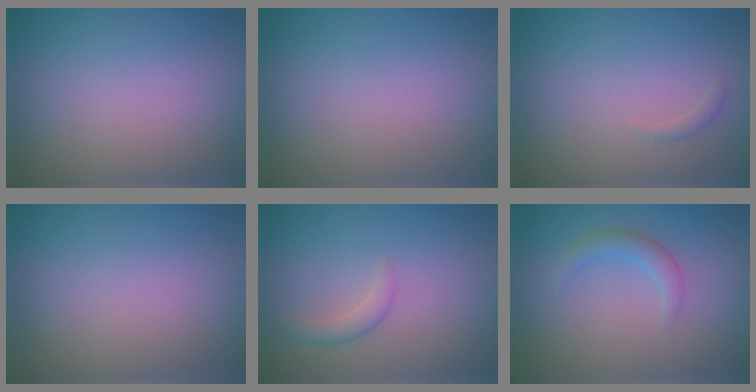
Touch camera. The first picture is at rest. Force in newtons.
{"total": 0.0}
{"total": 0.7, "press": 0.7, "slide": 0.0}
{"total": 0.0}
{"total": 1.4, "press": 1.3, "slide": 0.1}
{"total": 1.8, "press": 1.8, "slide": 0.1}